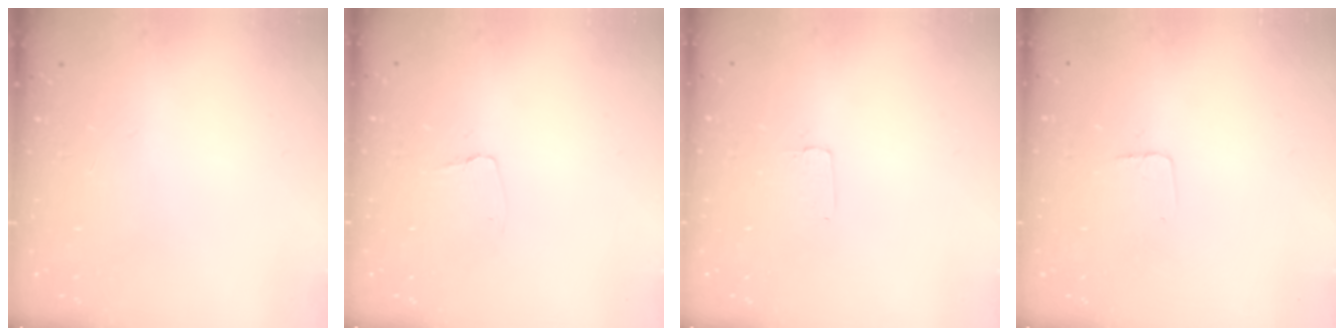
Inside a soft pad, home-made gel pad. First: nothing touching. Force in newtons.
{"total": 2.9, "press": 2.9, "slide": 0.3}
{"total": 1.7, "press": 1.7, "slide": 0.1}
{"total": 2.9, "press": 2.9, "slide": 0.2}